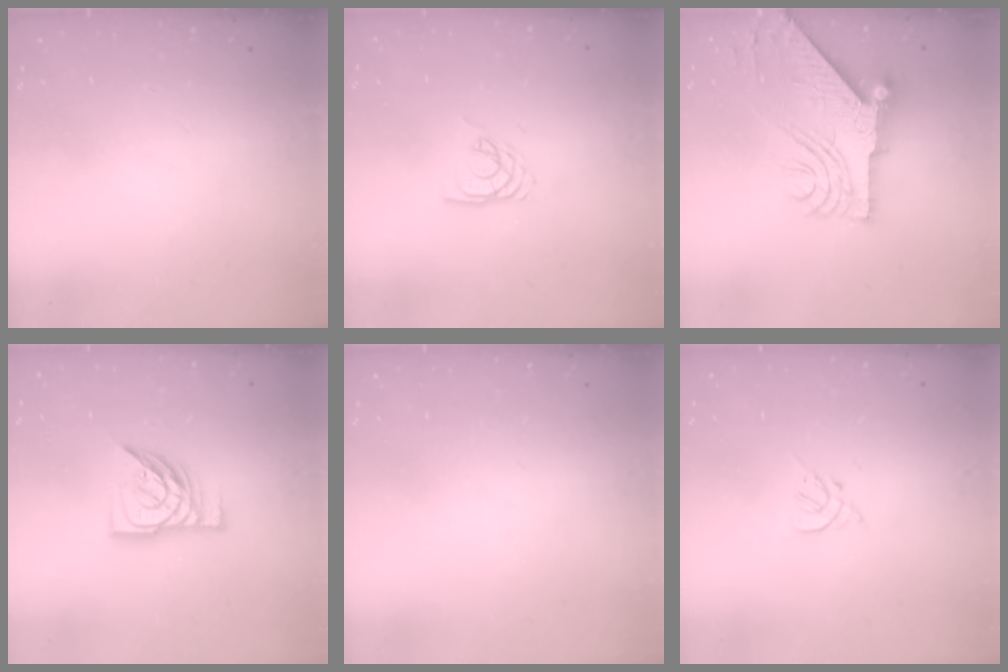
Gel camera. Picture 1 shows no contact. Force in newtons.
{"total": 6.0, "press": 5.9, "slide": 0.4}
{"total": 11.9, "press": 11.9, "slide": 1.2}
{"total": 12.8, "press": 12.7, "slide": 1.5}
{"total": 1.8, "press": 1.6, "slide": 0.6}
{"total": 2.7, "press": 2.6, "slide": 0.7}